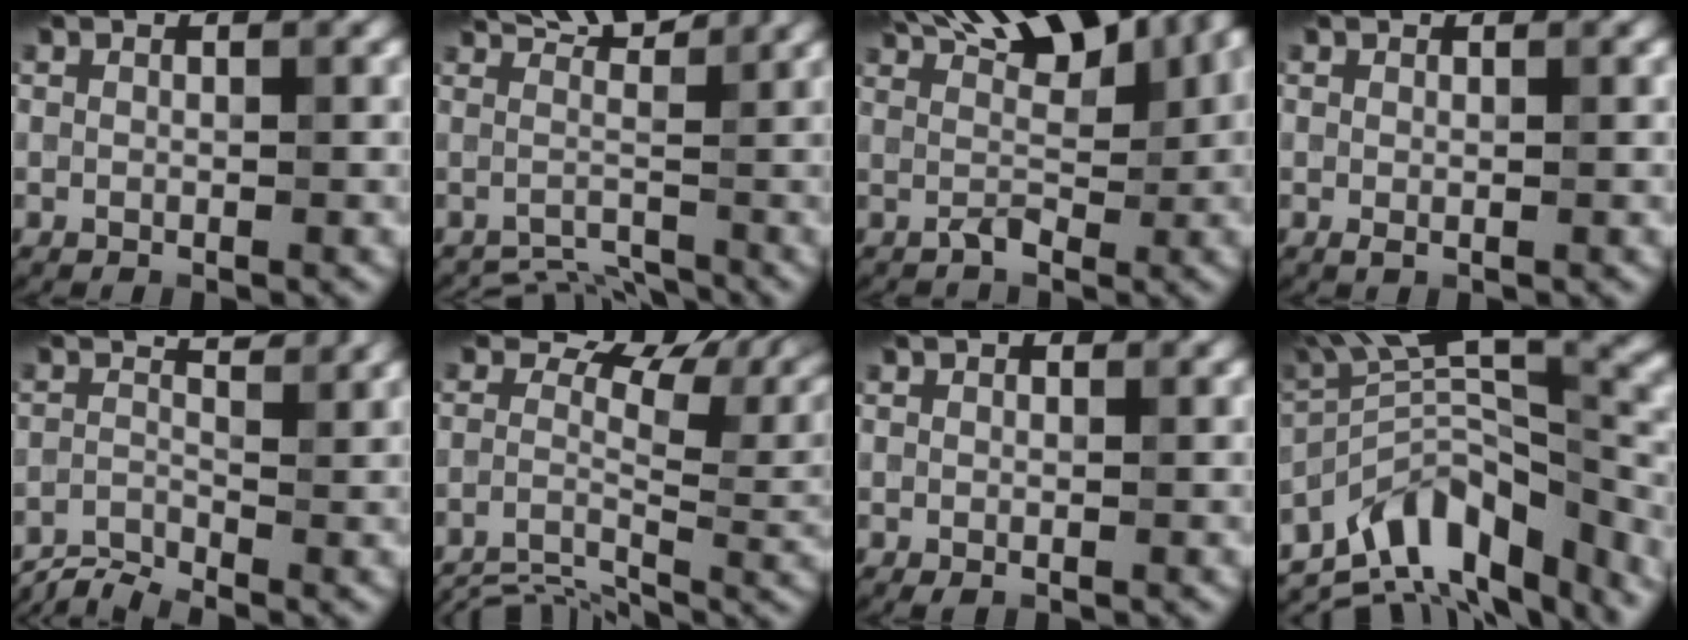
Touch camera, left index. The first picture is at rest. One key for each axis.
{"total": 3.6, "fx": 1.3, "fy": 1.3, "fz": 3.1, "tx": -0.045, "ty": -0.001, "tz": 0.015}
{"total": 7.3, "fx": 3.1, "fy": 3.1, "fz": 5.9, "tx": -0.085, "ty": 0.022, "tz": 0.048}
{"total": 0.6, "fx": -0.2, "fy": 0.2, "fz": 0.6, "tx": -0.011, "ty": 0.001, "tz": 0.000}
{"total": 2.4, "fx": -1.9, "fy": 0.5, "fz": 1.4, "tx": -0.028, "ty": 0.004, "tz": -0.046}
{"total": 7.2, "fx": -1.1, "fy": 4.0, "fz": 5.9, "tx": -0.086, "ty": -0.004, "tz": -0.022}
{"total": 1.1, "fx": 0.1, "fy": 0.7, "fz": 0.9, "tx": -0.014, "ty": 0.005, "tz": -0.001}
{"total": 11.5, "fx": -6.3, "fy": 4.4, "fz": 8.5, "tx": -0.146, "ty": 0.021, "tz": -0.103}